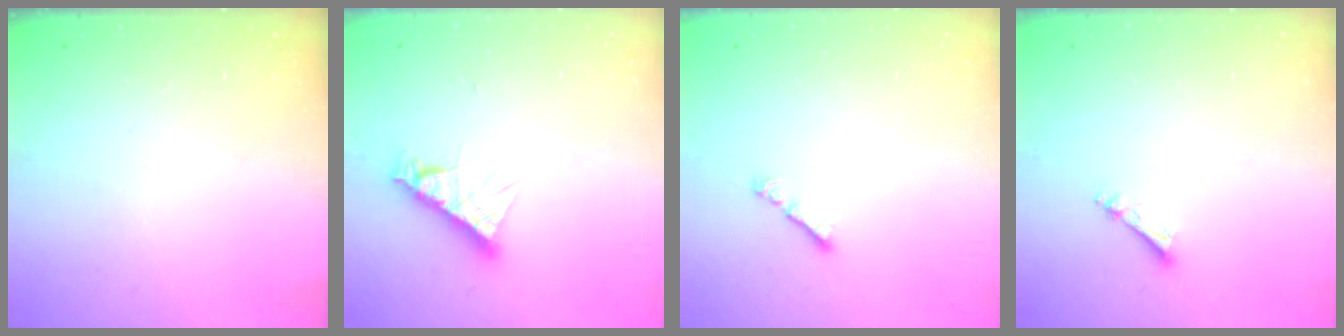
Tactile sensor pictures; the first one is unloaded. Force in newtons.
{"total": 9.0, "press": 8.9, "slide": 0.8}
{"total": 1.9, "press": 1.8, "slide": 0.6}
{"total": 3.7, "press": 3.7, "slide": 0.3}